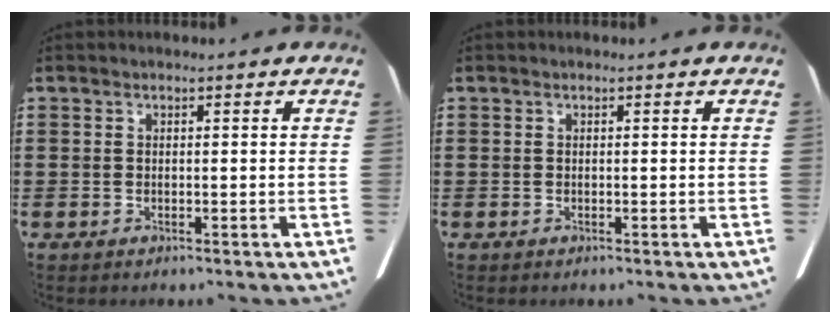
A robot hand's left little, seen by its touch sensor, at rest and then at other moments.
{"total": 0.0}